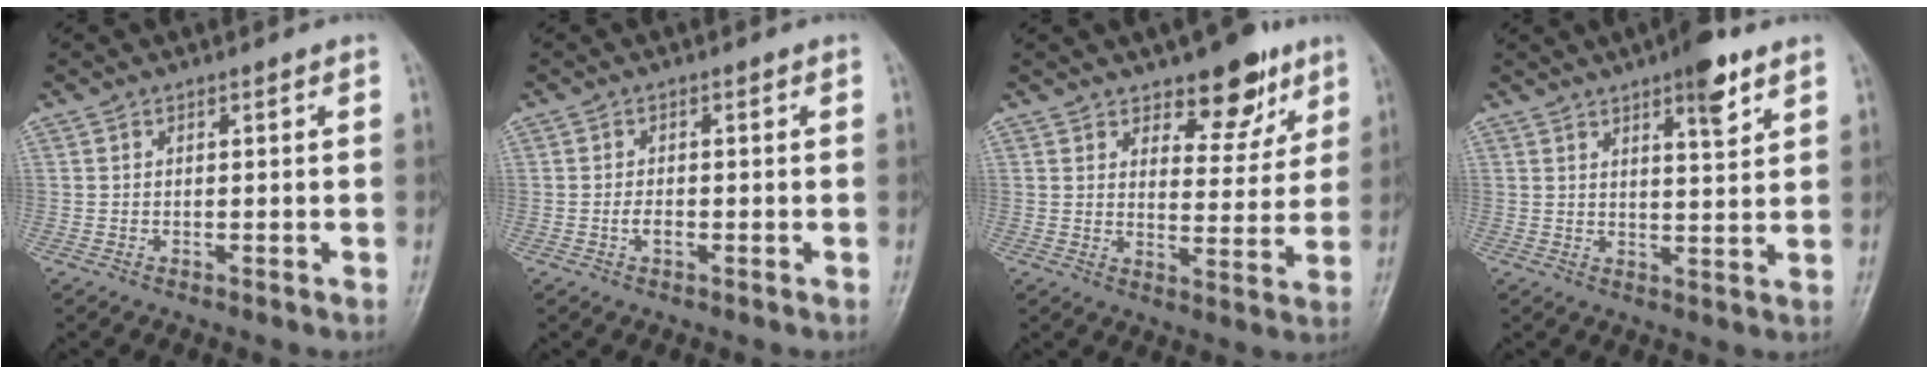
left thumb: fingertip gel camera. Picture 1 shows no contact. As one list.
[{"total": 1.9, "force": [-0.6, 1.2, 1.4], "torque": [-0.021, 0.002, -0.013]}, {"total": 10.1, "force": [6.7, 5.1, 5.7], "torque": [-0.039, -0.040, 0.097]}, {"total": 7.3, "force": [4.5, 1.9, 5.5], "torque": [-0.068, -0.023, 0.062]}]